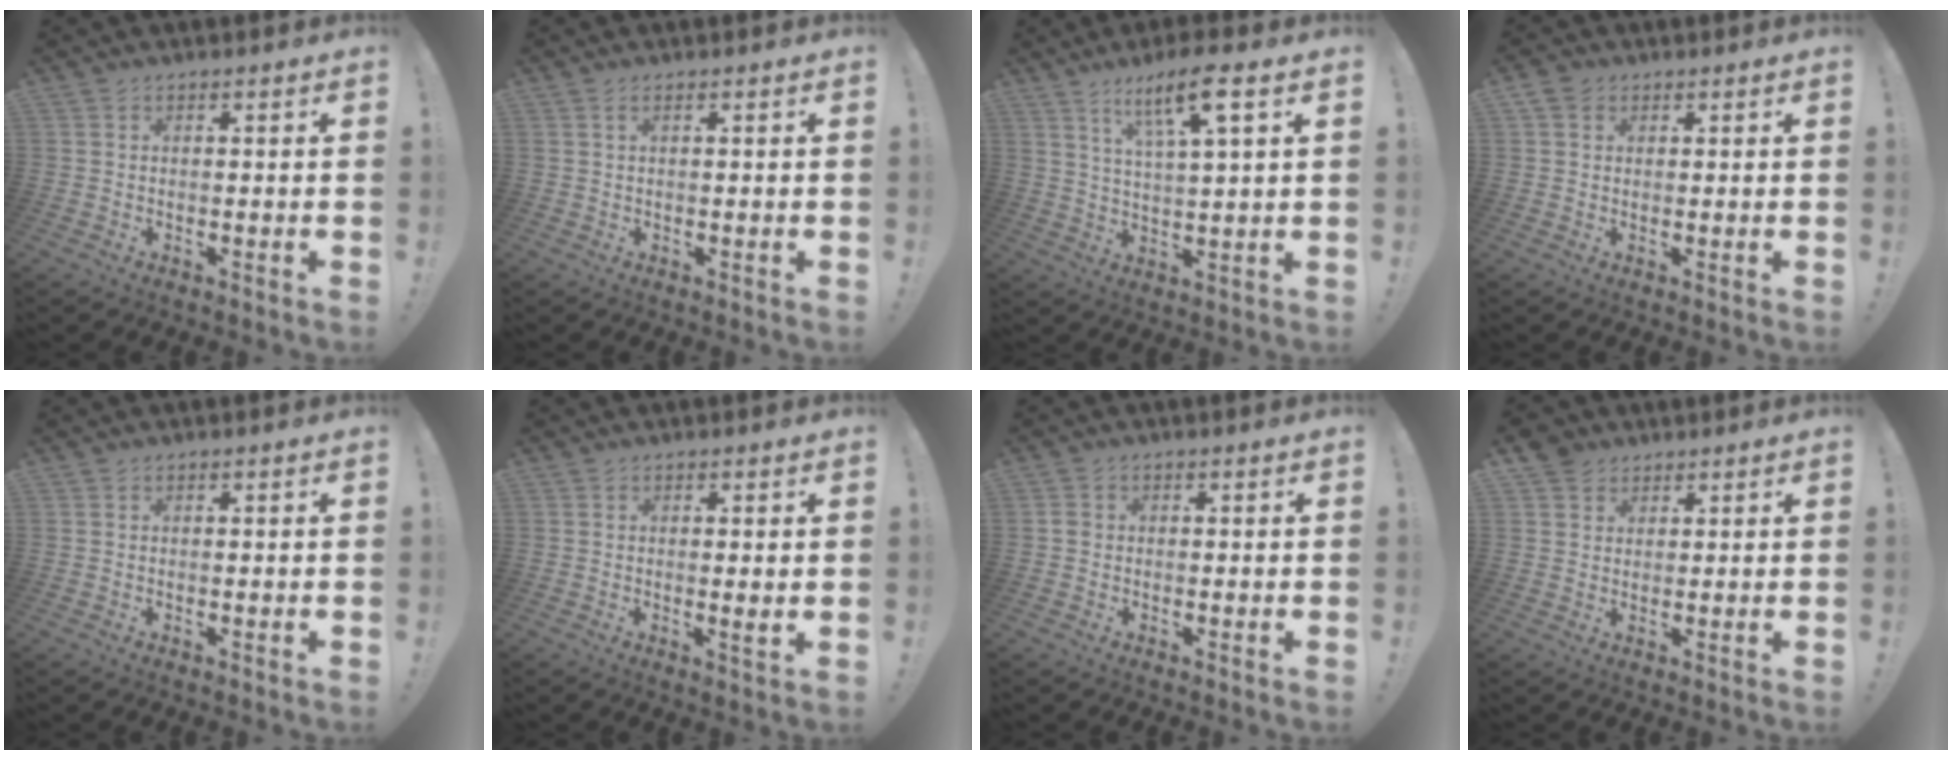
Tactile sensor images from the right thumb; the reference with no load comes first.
{"total": 1.0, "force": [0.4, 0.2, 0.9], "torque": [-0.021, 0.002, 0.007]}
{"total": 10.9, "force": [6.2, 1.9, 8.8], "torque": [-0.151, -0.021, 0.100]}
{"total": 3.2, "force": [1.5, 2.6, 1.1], "torque": [-0.010, -0.003, 0.028]}
{"total": 0.0}
{"total": 2.3, "force": [0.5, -0.1, 2.2], "torque": [-0.029, -0.009, 0.006]}
{"total": 1.5, "force": [-0.1, 1.4, 0.7], "torque": [-0.017, 0.007, -0.001]}
{"total": 4.2, "force": [2.7, 3.2, 0.5], "torque": [-0.010, -0.012, 0.053]}